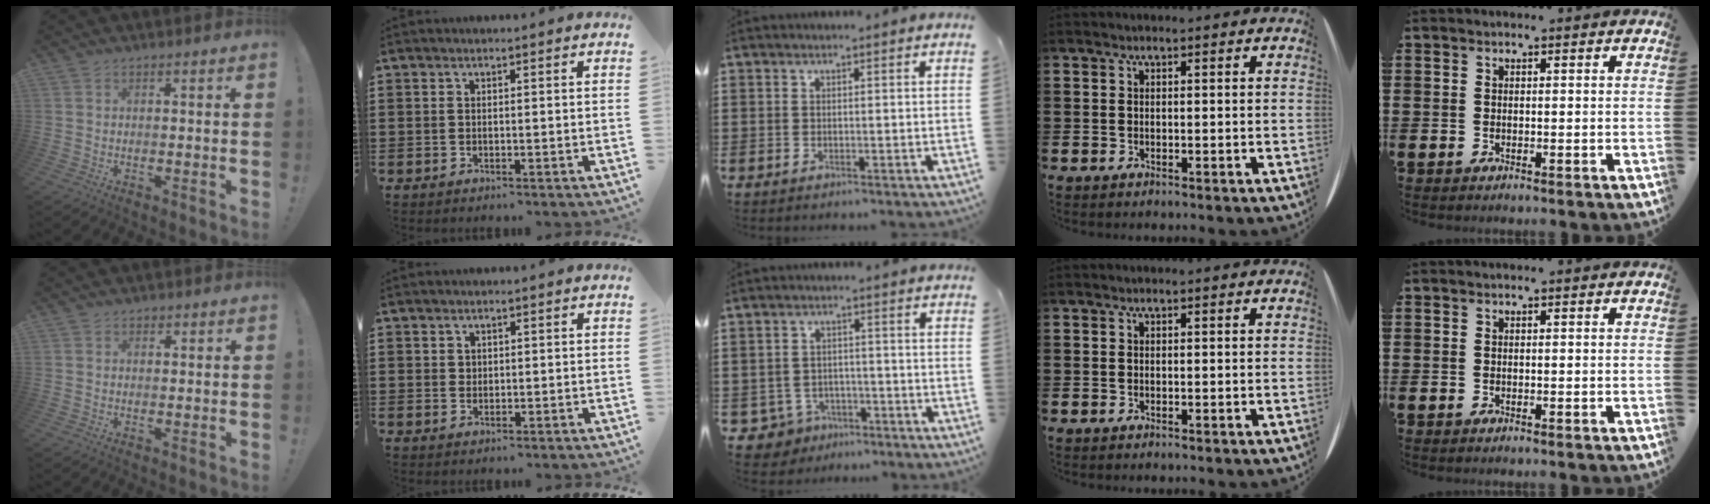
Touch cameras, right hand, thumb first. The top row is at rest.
{"thumb": {"total": 0.8, "force": [0.6, 0.6, 0.1], "torque": [0.003, -0.002, 0.010]}, "index": {"total": 1.0, "force": [0.7, 0.7, 0.1], "torque": [-0.003, 0.002, 0.014]}, "middle": {"total": 3.7, "force": [-2.9, 2.1, 0.7], "torque": [-0.043, -0.004, -0.067]}}